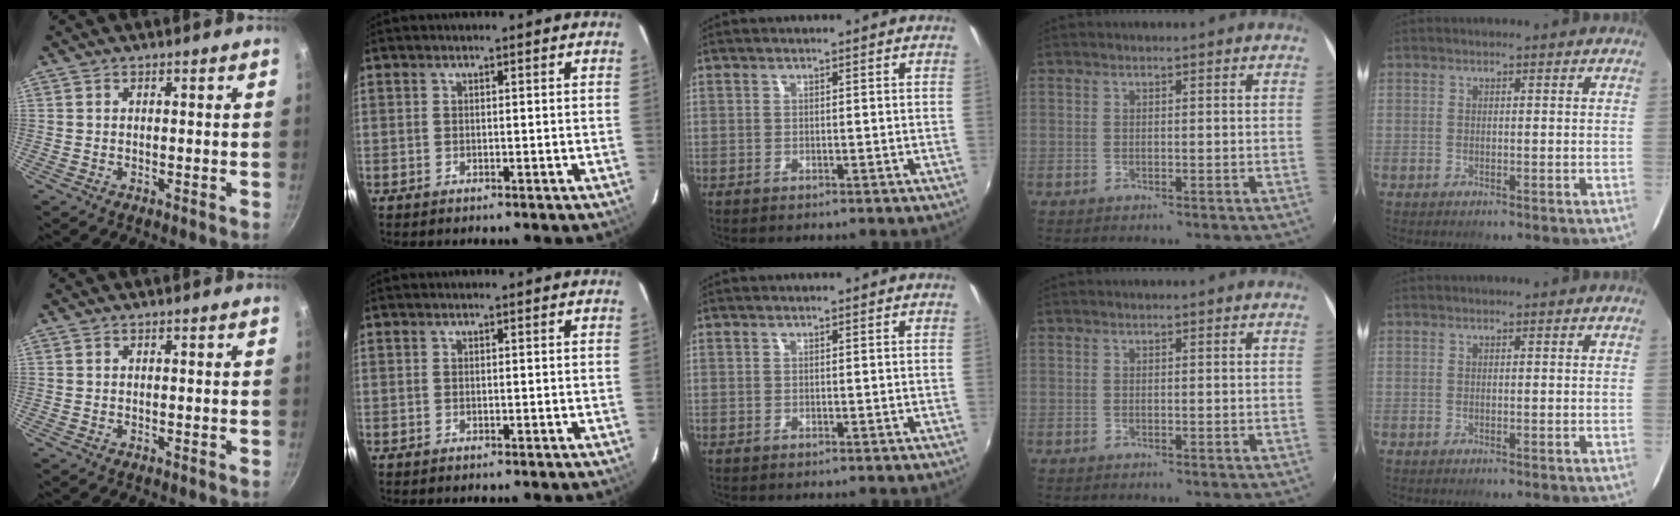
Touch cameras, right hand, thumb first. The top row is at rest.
{}